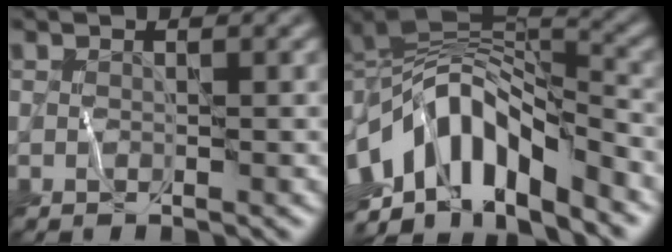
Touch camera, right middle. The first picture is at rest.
{"total": 11.7, "force": [-4.0, 5.6, 9.4], "torque": [-0.161, 0.013, -0.082]}